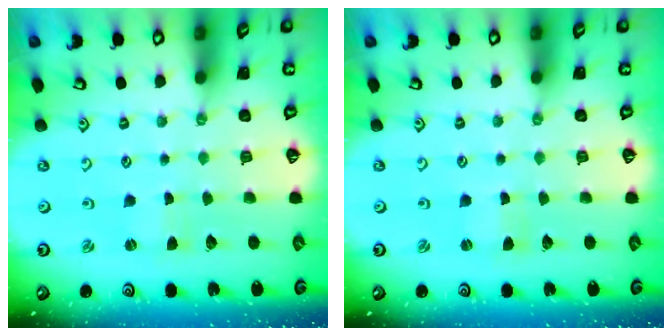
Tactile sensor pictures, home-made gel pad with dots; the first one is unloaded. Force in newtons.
{"total": 0.7, "press": 0.7, "slide": 0.1}